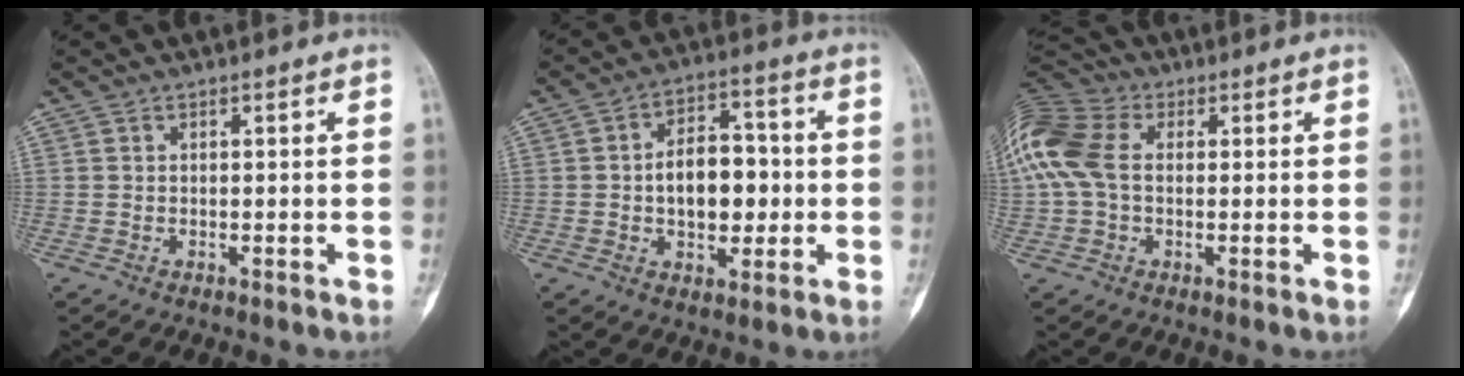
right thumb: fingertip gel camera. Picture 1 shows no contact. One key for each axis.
{"total": 11.6, "fx": -0.5, "fy": 7.3, "fz": 9.0, "tx": -0.104, "ty": 0.021, "tz": -0.010}
{"total": 13.7, "fx": 1.4, "fy": 9.4, "fz": 9.9, "tx": -0.234, "ty": 0.030, "tz": 0.020}